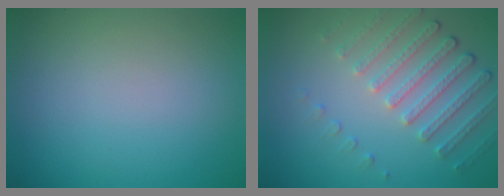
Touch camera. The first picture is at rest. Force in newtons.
{"total": 4.5, "press": 3.3, "slide": 3.1}